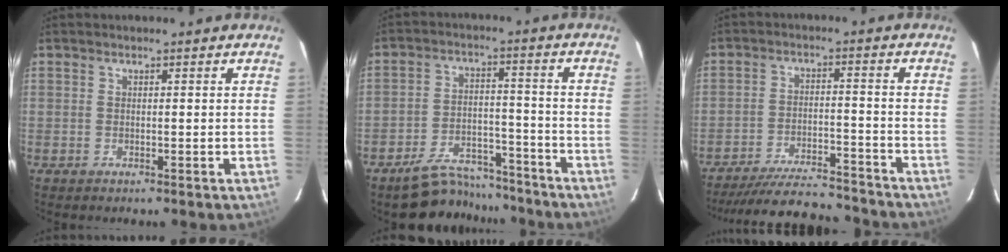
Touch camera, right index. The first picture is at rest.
{"total": 9.3, "force": [-8.4, 3.6, 1.7], "torque": [-0.019, 0.025, -0.135]}
{"total": 14.7, "force": [-13.9, 2.2, 4.2], "torque": [-0.075, -0.004, -0.204]}